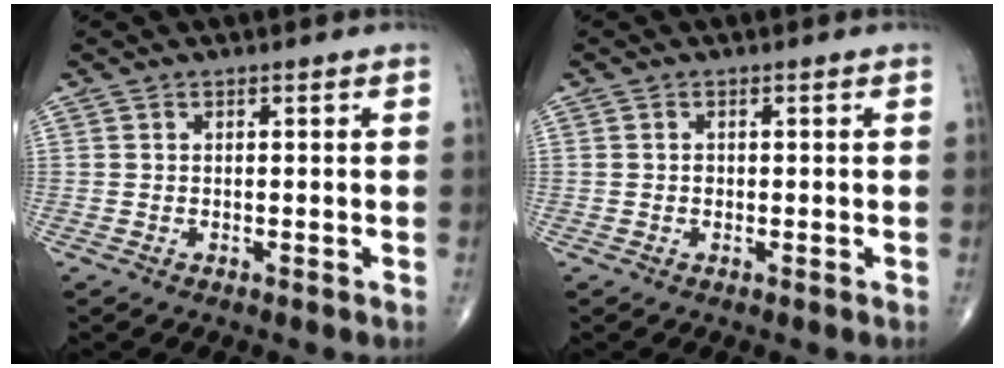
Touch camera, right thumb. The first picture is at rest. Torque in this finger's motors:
{"motor_torque": [0.32, 0.22, -0.07, -0.17, 0.01]}